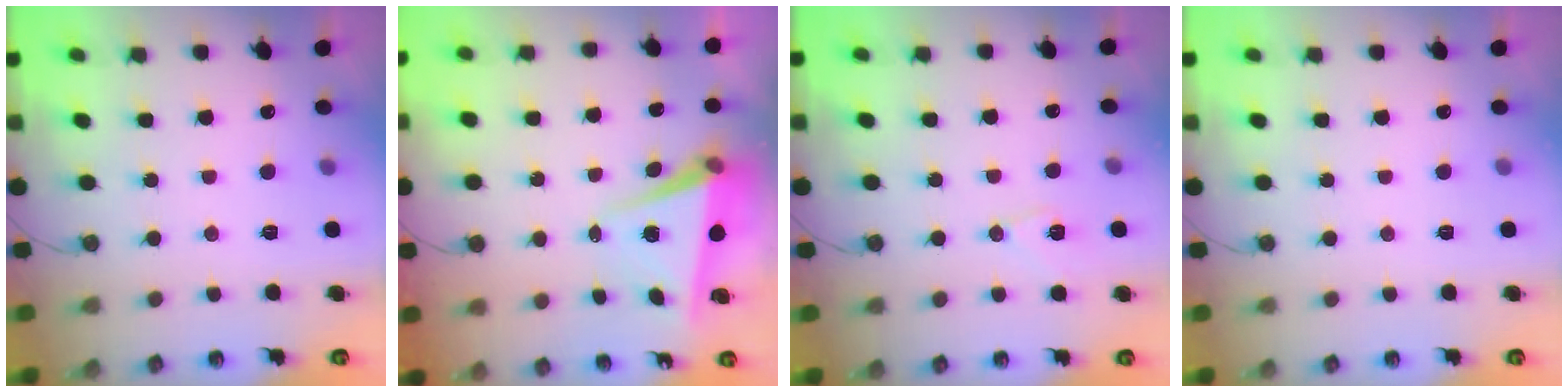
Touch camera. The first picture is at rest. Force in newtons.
{"total": 5.4, "press": 5.3, "slide": 1.2}
{"total": 7.6, "press": 7.6, "slide": 0.4}
{"total": 0.0}